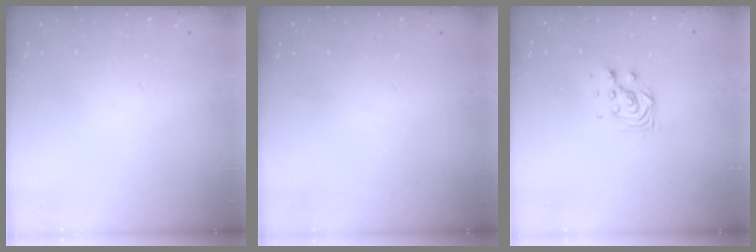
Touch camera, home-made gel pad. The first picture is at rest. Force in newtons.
{"total": 0.0}
{"total": 4.7, "press": 4.6, "slide": 0.6}